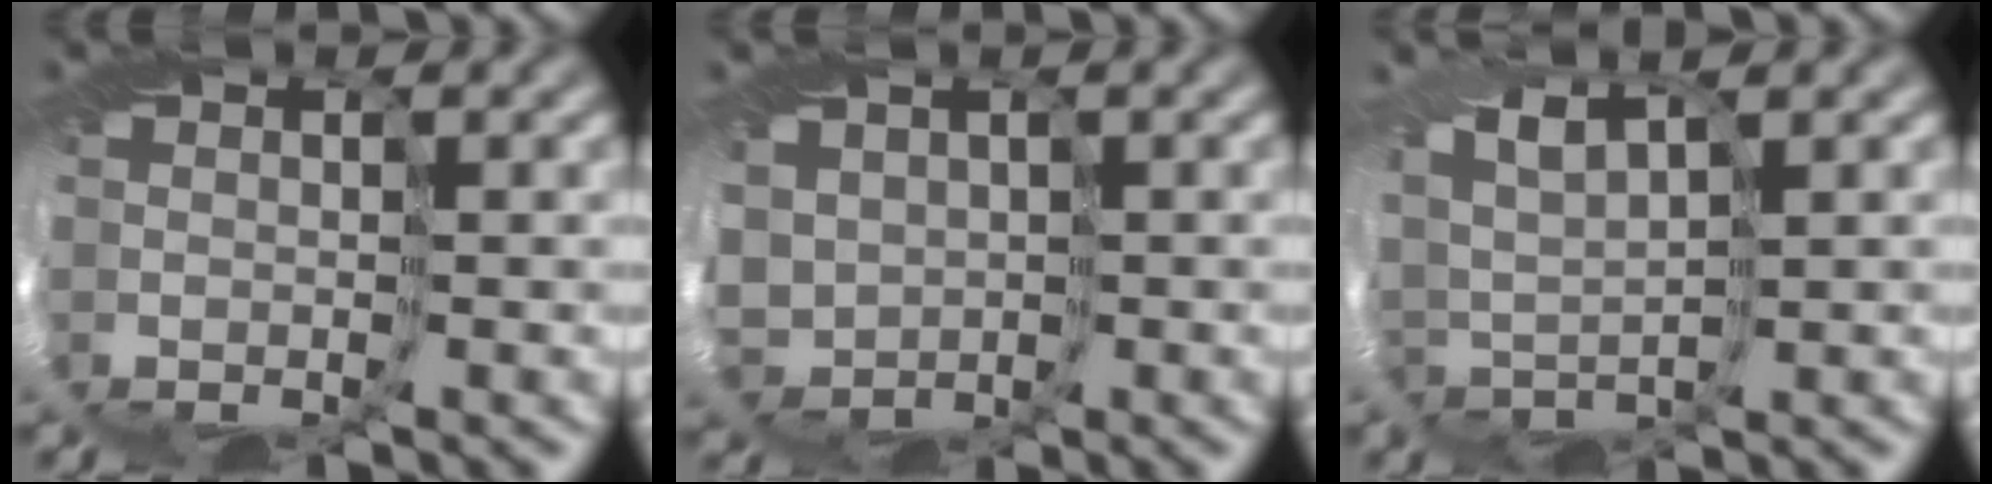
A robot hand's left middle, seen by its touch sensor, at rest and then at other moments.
{"total": 3.3, "force": [1.2, 3.1, 0.2], "torque": [-0.037, 0.005, 0.034]}
{"total": 2.7, "force": [2.7, 0.1, 0.2], "torque": [-0.026, 0.010, 0.055]}